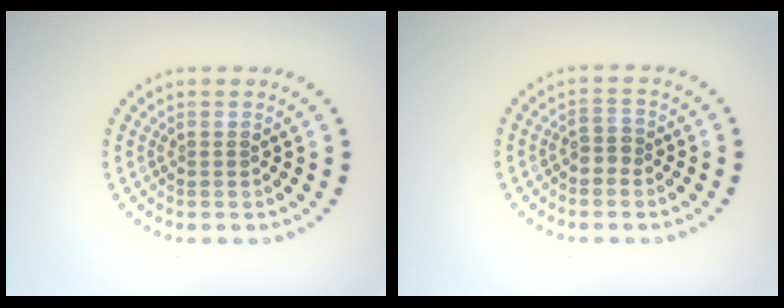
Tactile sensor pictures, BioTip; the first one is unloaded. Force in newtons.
{"total": 1.5, "press": 1.4, "slide": 0.6}